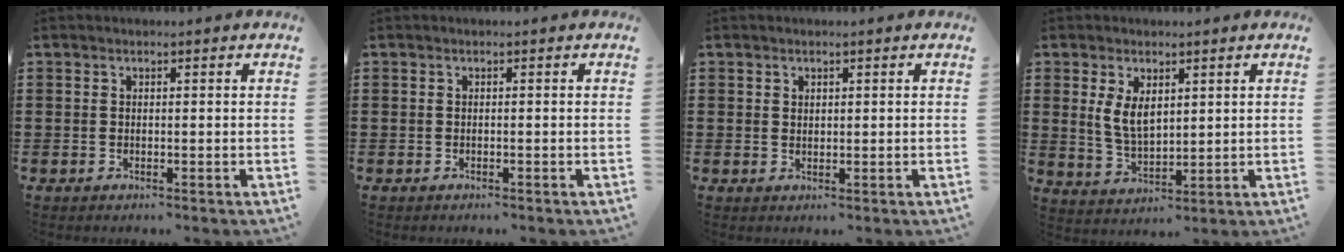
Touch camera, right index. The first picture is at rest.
{"total": 0.0}
{"total": 1.0, "force": [0.8, 0.6, 0.2], "torque": [-0.005, 0.002, 0.015]}
{"total": 5.2, "force": [1.7, 2.9, 4.0], "torque": [-0.092, 0.003, 0.030]}